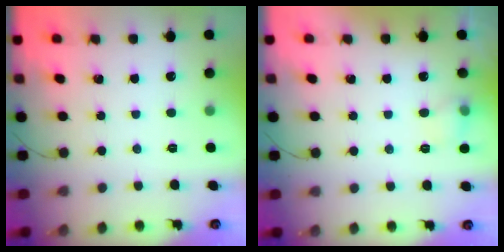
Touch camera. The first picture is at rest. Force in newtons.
{"total": 6.2, "press": 6.0, "slide": 1.6}